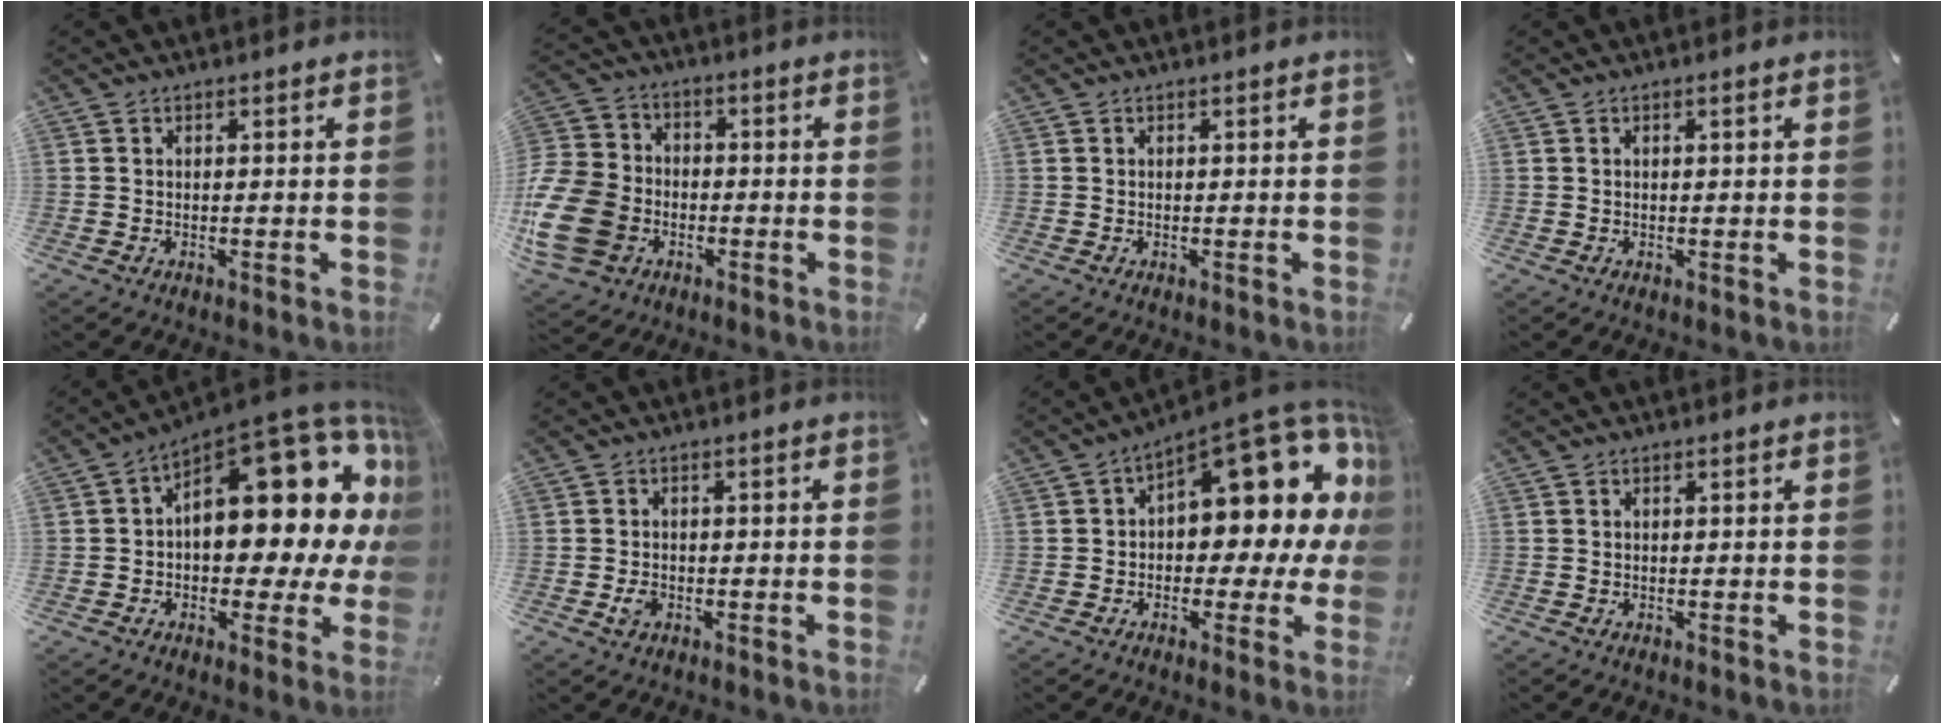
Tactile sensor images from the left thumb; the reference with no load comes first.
{"total": 15.6, "force": [-4.8, 12.5, 8.0], "torque": [-0.169, 0.034, -0.086]}
{"total": 0.0}
{"total": 0.7, "force": [0.2, 0.0, 0.7], "torque": [-0.011, 0.000, 0.003]}
{"total": 21.4, "force": [7.4, 11.0, 16.8], "torque": [-0.194, -0.082, 0.124]}
{"total": 2.4, "force": [-0.8, 1.8, 1.4], "torque": [-0.031, 0.000, -0.016]}
{"total": 16.1, "force": [7.7, 7.7, 11.8], "torque": [-0.134, -0.078, 0.122]}
{"total": 0.0}